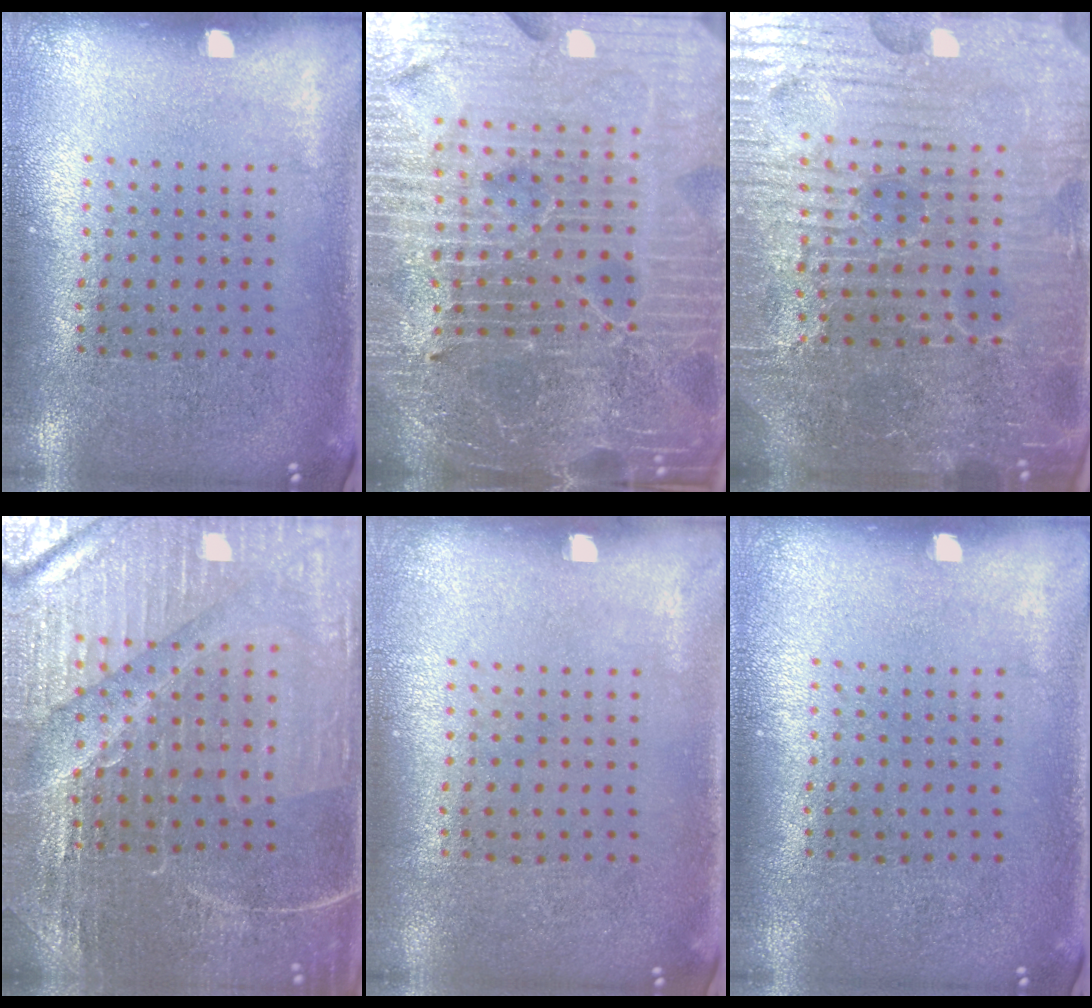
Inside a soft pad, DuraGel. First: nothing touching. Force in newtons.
{"total": 7.1, "press": 6.2, "slide": 3.6}
{"total": 6.2, "press": 5.7, "slide": 2.4}
{"total": 4.3, "press": 4.2, "slide": 1.1}
{"total": 0.0}
{"total": 0.0}